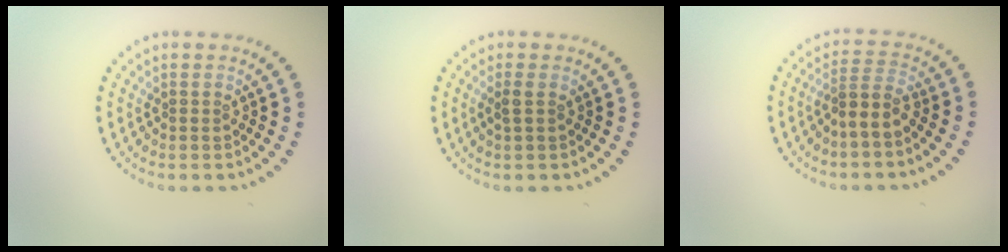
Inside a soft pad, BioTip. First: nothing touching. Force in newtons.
{"total": 0.8, "press": 0.8, "slide": 0.3}
{"total": 2.5, "press": 1.9, "slide": 1.6}